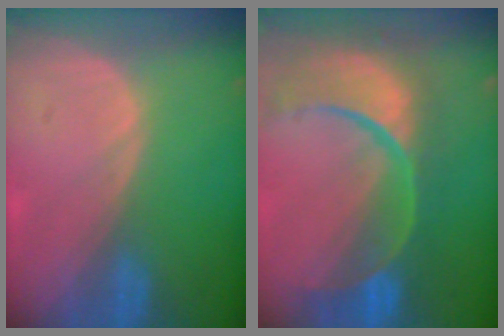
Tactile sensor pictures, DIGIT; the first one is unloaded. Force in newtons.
{"total": 13.8, "press": 11.0, "slide": 8.5}